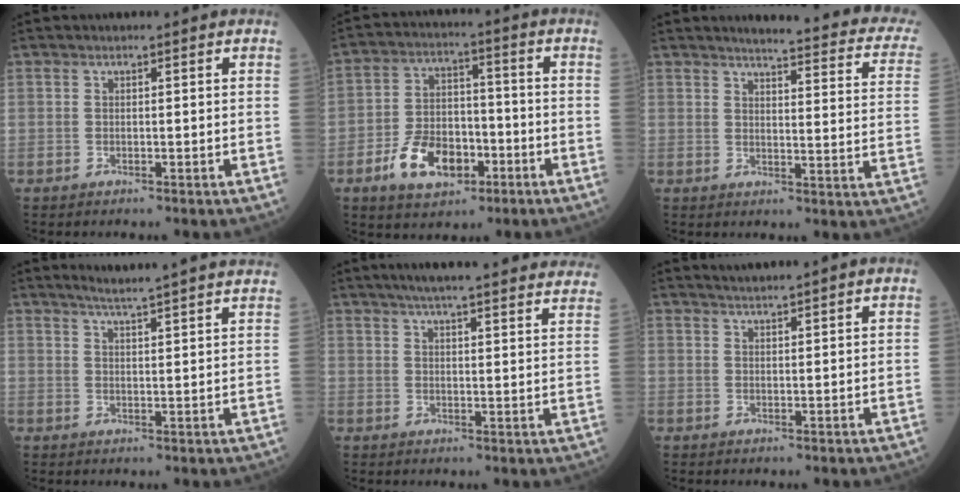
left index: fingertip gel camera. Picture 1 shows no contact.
{"total": 10.1, "force": [-4.7, 6.0, 6.6], "torque": [-0.131, 0.010, -0.080]}
{"total": 18.1, "force": [16.3, 2.1, 7.6], "torque": [-0.076, -0.058, 0.164]}
{"total": 13.8, "force": [12.8, -0.6, 5.3], "torque": [-0.081, -0.014, 0.152]}
{"total": 26.4, "force": [23.9, 2.0, 10.9], "torque": [-0.153, -0.022, 0.284]}
{"total": 3.3, "force": [3.0, -0.6, 1.1], "torque": [-0.017, 0.011, 0.051]}